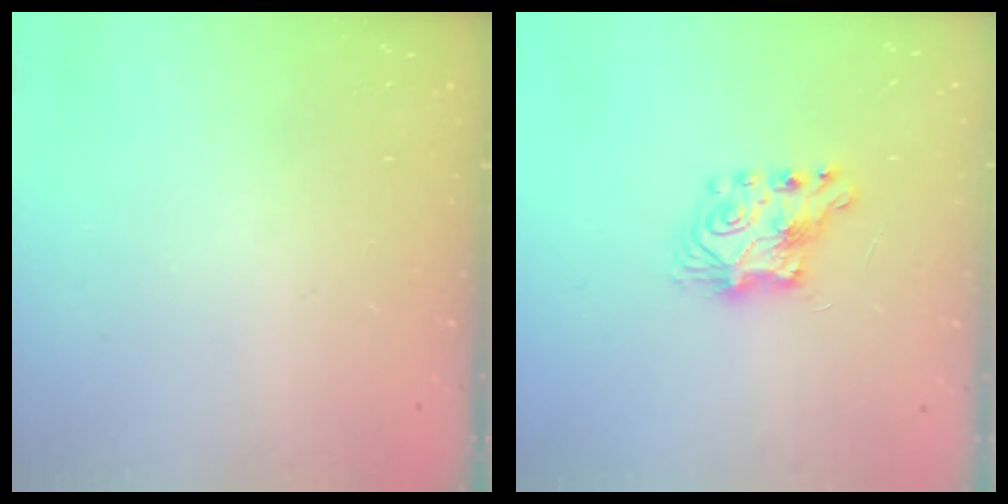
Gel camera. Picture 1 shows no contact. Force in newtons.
{"total": 8.2, "press": 8.1, "slide": 0.8}